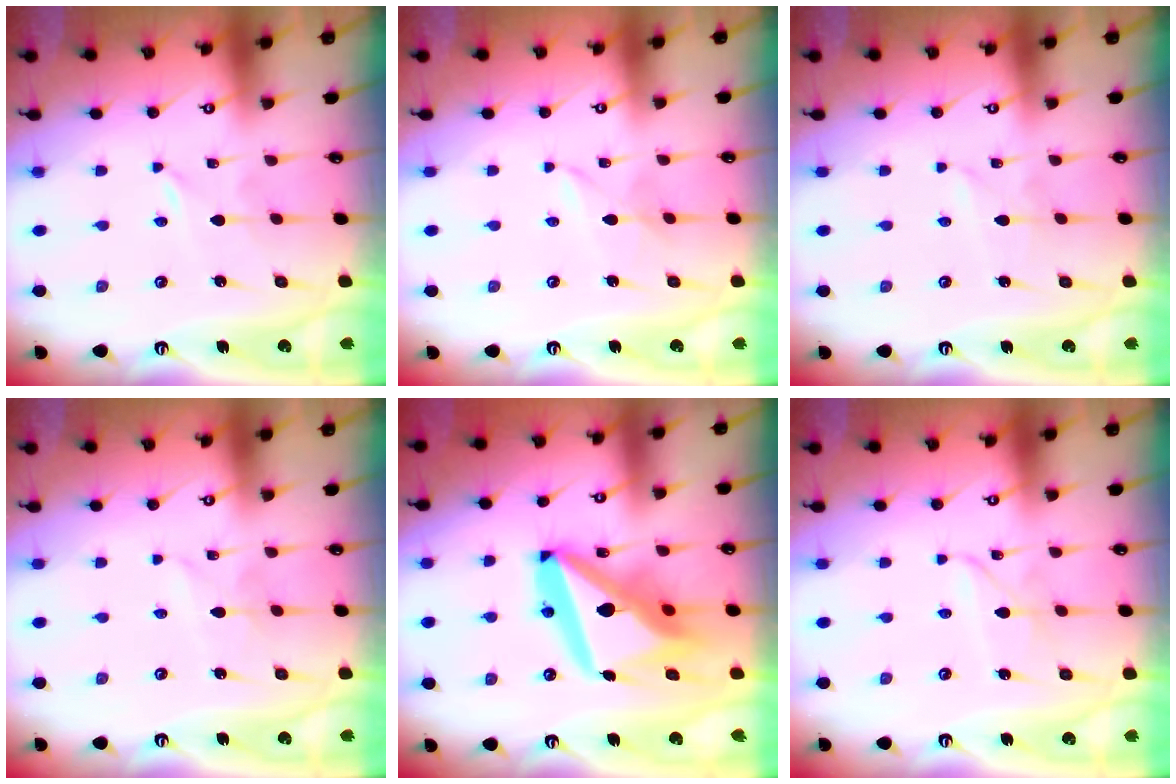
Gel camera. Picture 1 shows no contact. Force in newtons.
{"total": 1.4, "press": 1.4, "slide": 0.2}
{"total": 2.4, "press": 2.4, "slide": 0.4}
{"total": 2.4, "press": 2.3, "slide": 0.3}
{"total": 20.9, "press": 20.7, "slide": 2.5}
{"total": 2.5, "press": 2.5, "slide": 0.2}